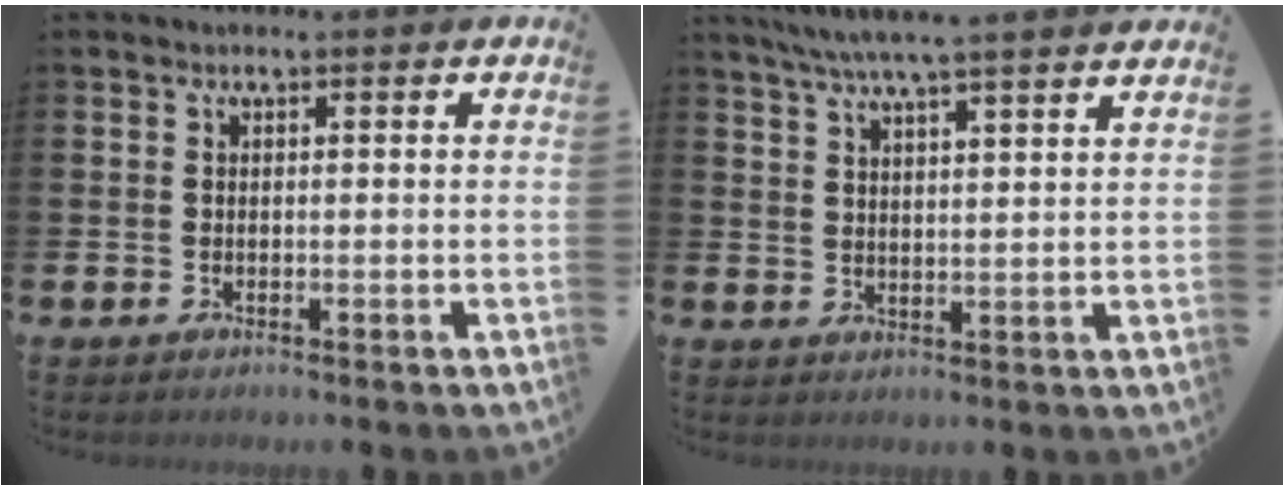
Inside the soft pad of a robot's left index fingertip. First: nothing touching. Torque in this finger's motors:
{"motor_torque": [1.07, -1.07, 0.58, 0.21]}